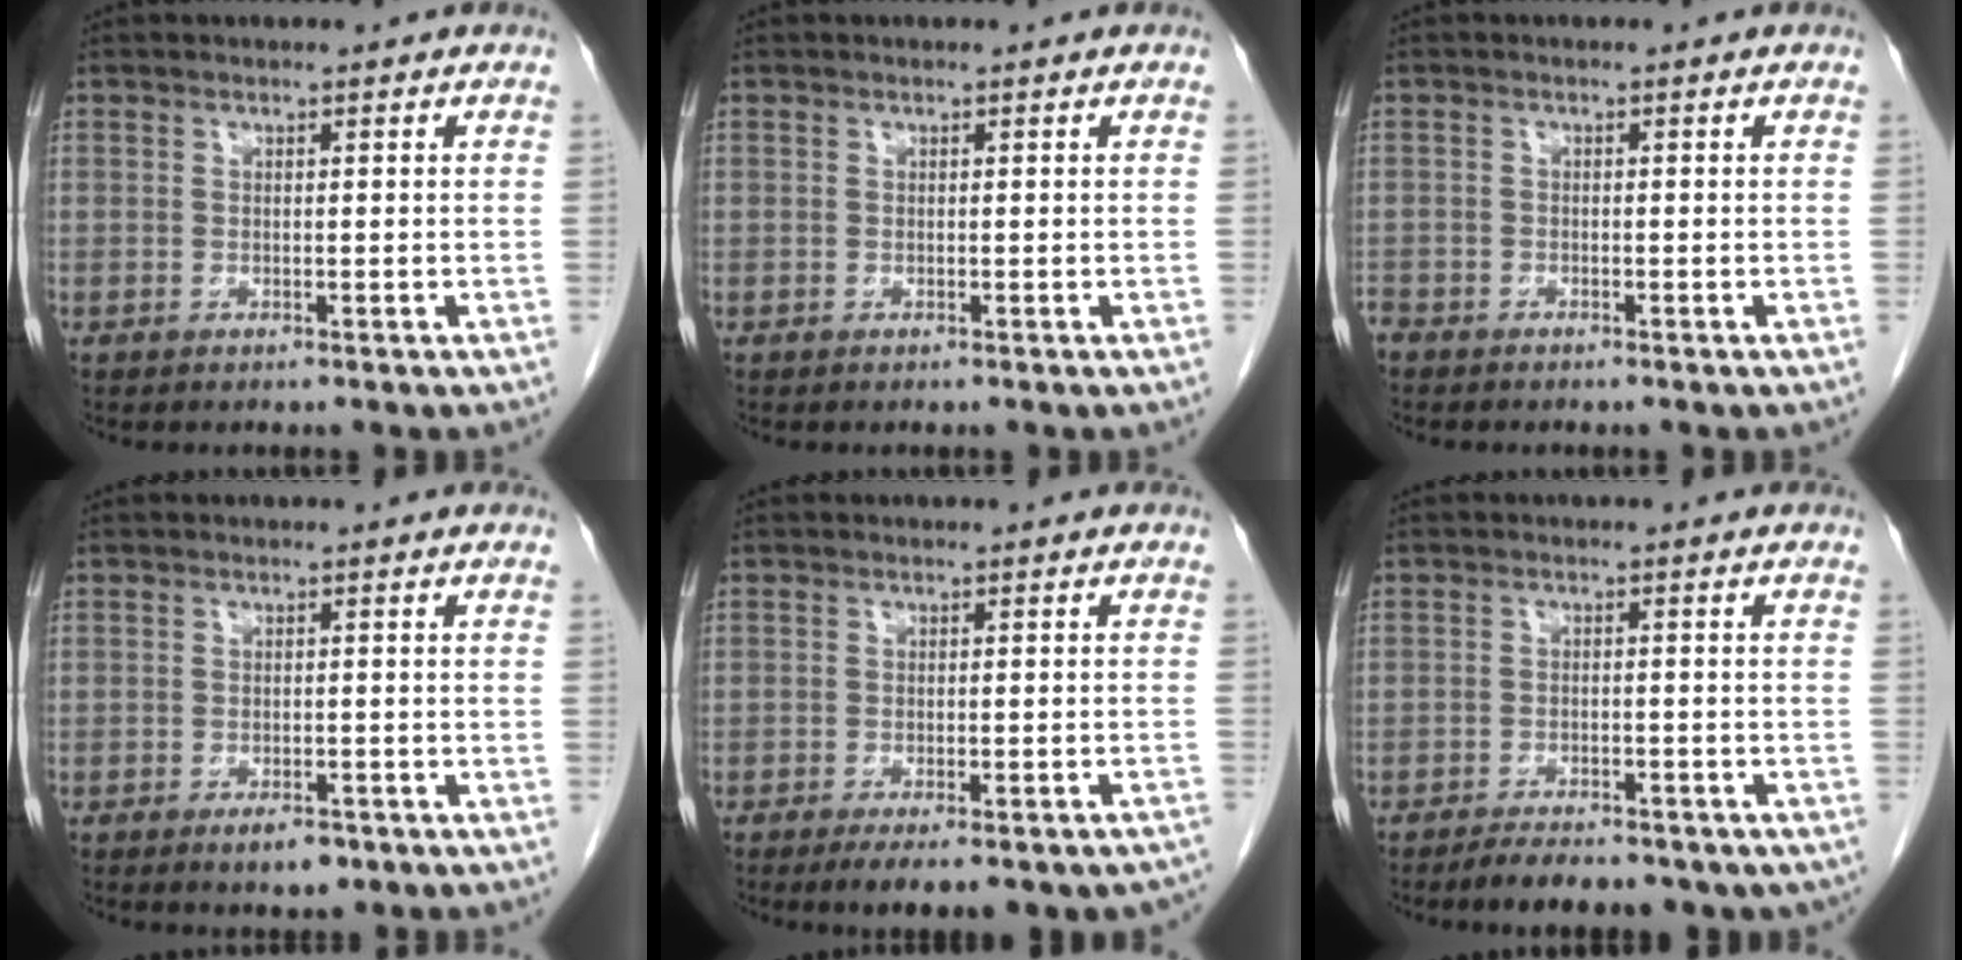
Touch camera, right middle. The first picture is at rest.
{"total": 0.0}
{"total": 2.4, "force": [-2.1, 1.1, 0.3], "torque": [-0.014, -0.002, -0.041]}
{"total": 3.0, "force": [-1.9, 1.3, 2.0], "torque": [-0.030, -0.001, -0.022]}
{"total": 12.2, "force": [-10.0, 3.2, 6.3], "torque": [-0.059, 0.004, -0.117]}
{"total": 11.1, "force": [-9.0, 4.0, 5.1], "torque": [-0.066, 0.006, -0.112]}